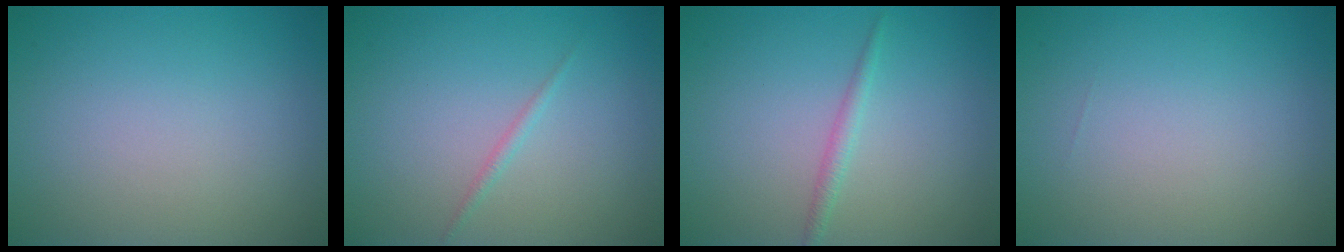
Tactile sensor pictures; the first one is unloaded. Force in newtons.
{"total": 0.7, "press": 0.7, "slide": 0.1}
{"total": 1.1, "press": 1.1, "slide": 0.0}
{"total": 0.0}